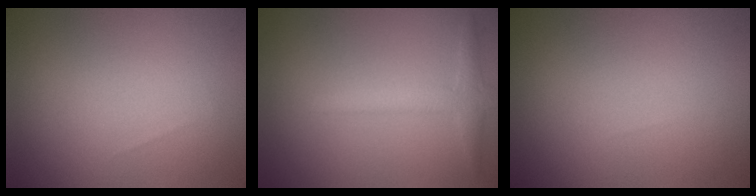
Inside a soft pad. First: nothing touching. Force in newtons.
{"total": 2.4, "press": 2.4, "slide": 0.1}
{"total": 0.0}